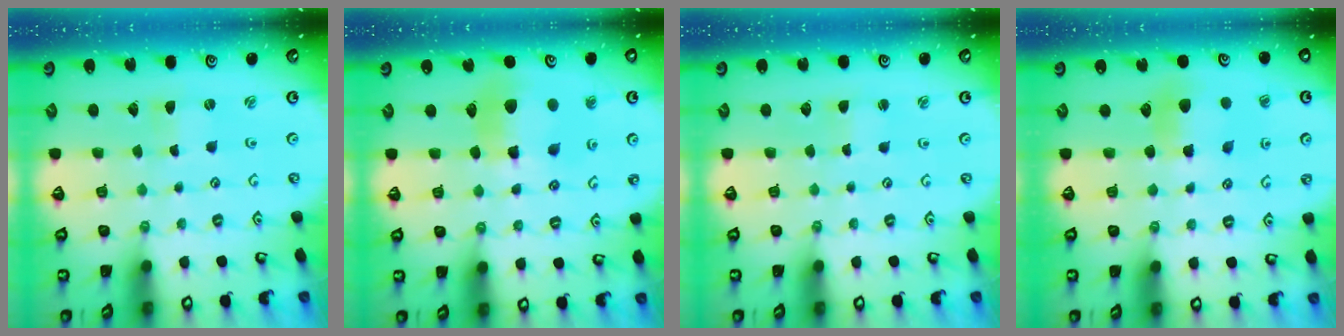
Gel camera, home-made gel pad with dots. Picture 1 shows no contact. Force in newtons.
{"total": 11.5, "press": 11.4, "slide": 1.6}
{"total": 1.9, "press": 1.9, "slide": 0.3}
{"total": 6.5, "press": 6.5, "slide": 0.2}